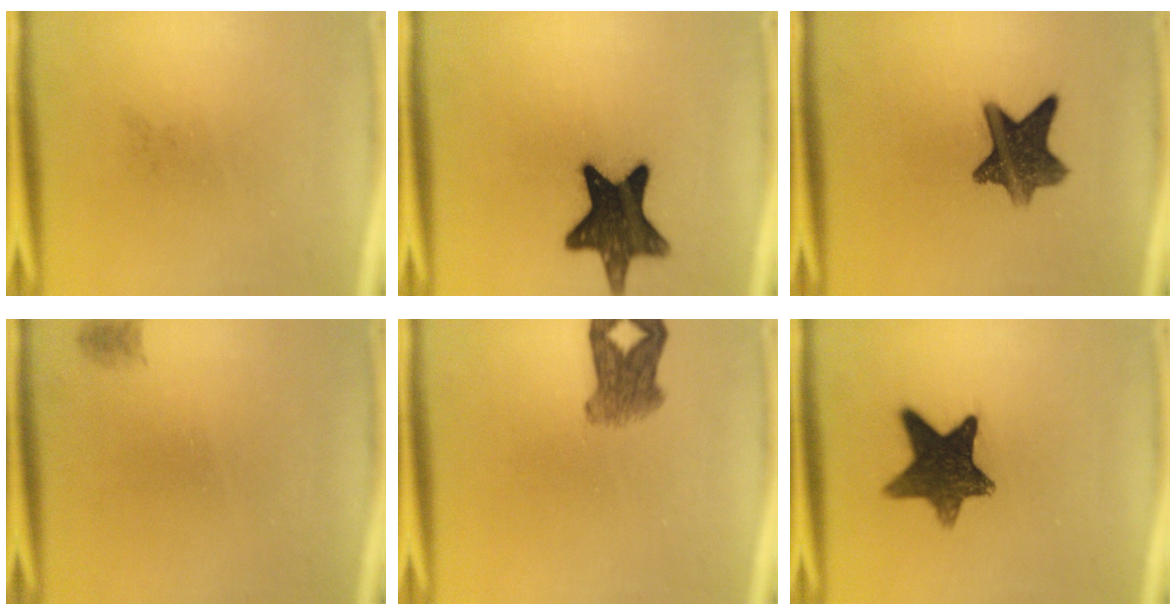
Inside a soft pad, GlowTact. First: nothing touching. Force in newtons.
{"total": 14.0}
{"total": 10.2}
{"total": 1.1}
{"total": 4.8}
{"total": 11.7}